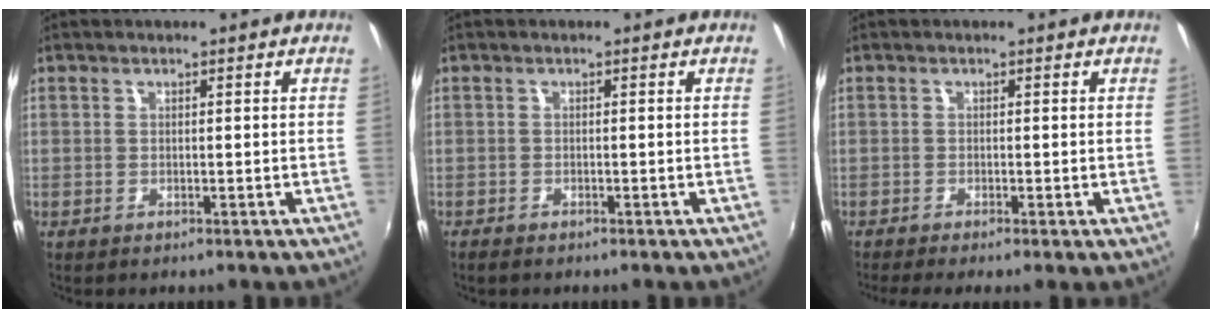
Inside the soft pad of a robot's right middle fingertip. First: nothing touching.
{"total": 1.7, "force": [-1.4, 0.5, 0.8], "torque": [-0.019, -0.006, -0.026]}
{"total": 2.1, "force": [-1.3, -0.4, 1.6], "torque": [-0.035, -0.005, -0.026]}